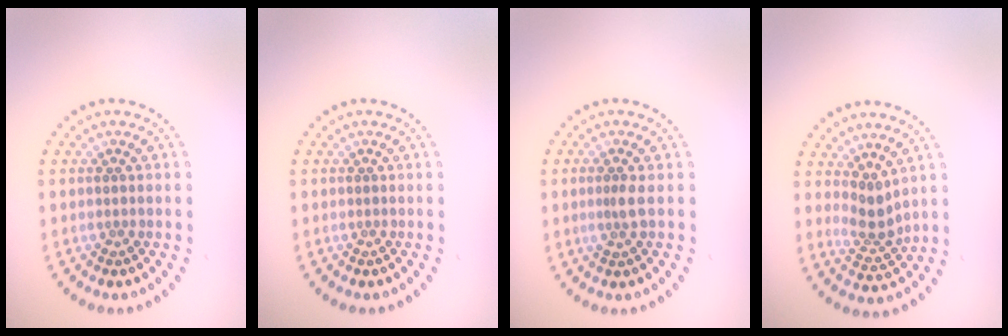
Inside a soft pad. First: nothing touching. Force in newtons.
{"total": 0.0}
{"total": 1.4, "press": 1.0, "slide": 0.9}
{"total": 2.2, "press": 1.7, "slide": 1.5}